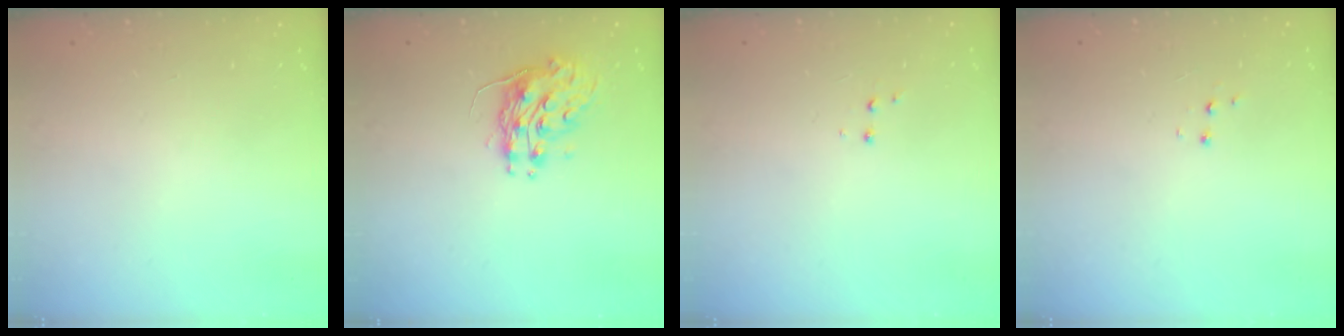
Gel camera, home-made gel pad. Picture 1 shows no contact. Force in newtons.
{"total": 9.2, "press": 9.2, "slide": 0.7}
{"total": 3.4, "press": 3.3, "slide": 0.6}
{"total": 3.4, "press": 3.3, "slide": 0.6}